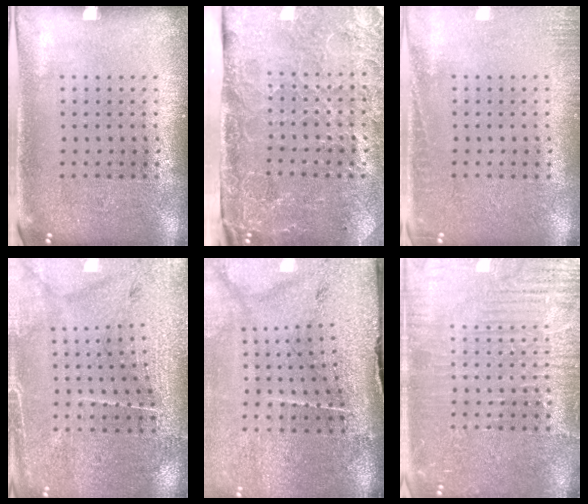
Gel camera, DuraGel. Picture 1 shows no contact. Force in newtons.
{"total": 4.7, "press": 3.7, "slide": 3.0}
{"total": 1.6, "press": 1.6, "slide": 0.4}
{"total": 3.3, "press": 3.3, "slide": 0.1}
{"total": 3.8, "press": 3.3, "slide": 1.8}
{"total": 5.8, "press": 5.7, "slide": 0.8}